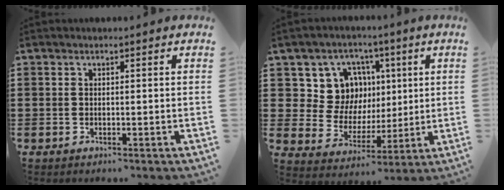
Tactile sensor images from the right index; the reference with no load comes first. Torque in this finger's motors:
{"motor_torque": [0.89, 0.53, 0.20, 0.05]}